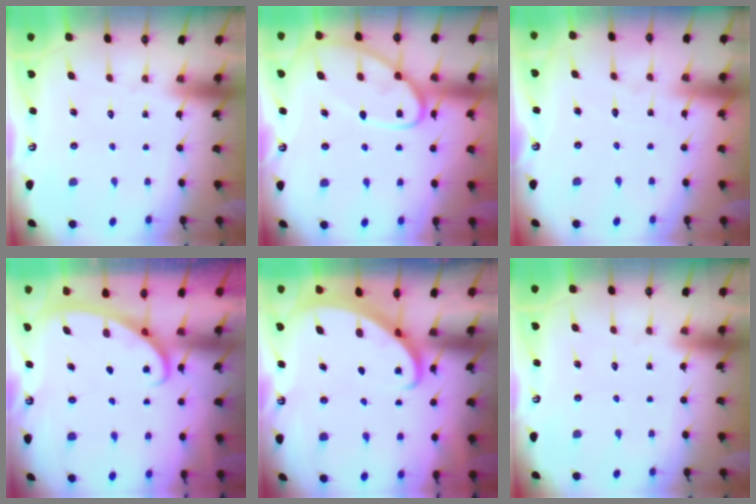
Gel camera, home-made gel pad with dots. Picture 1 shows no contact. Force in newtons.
{"total": 14.3, "press": 14.3, "slide": 1.2}
{"total": 2.6, "press": 2.6, "slide": 0.2}
{"total": 2.8, "press": 2.8, "slide": 0.4}
{"total": 2.7, "press": 2.6, "slide": 0.3}
{"total": 0.0}